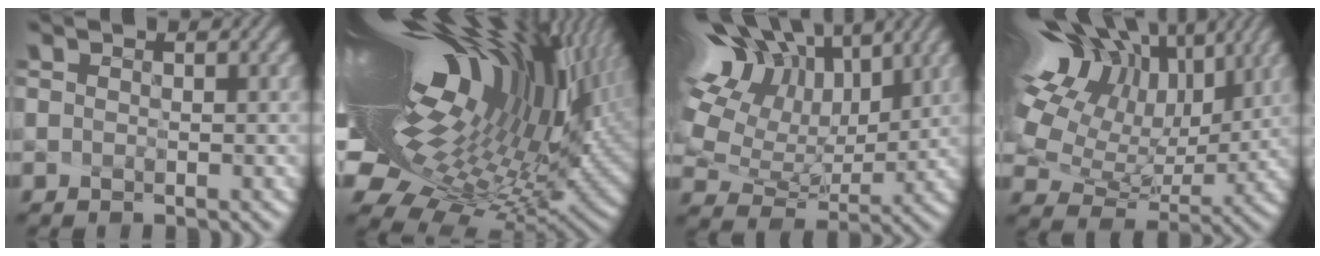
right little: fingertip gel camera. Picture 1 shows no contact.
{"total": 18.6, "force": [5.2, 7.5, 16.3], "torque": [-0.294, -0.001, 0.097]}
{"total": 12.3, "force": [6.1, 7.2, 7.9], "torque": [-0.182, 0.024, 0.121]}
{"total": 16.7, "force": [7.3, 9.9, 11.3], "torque": [-0.243, 0.021, 0.146]}